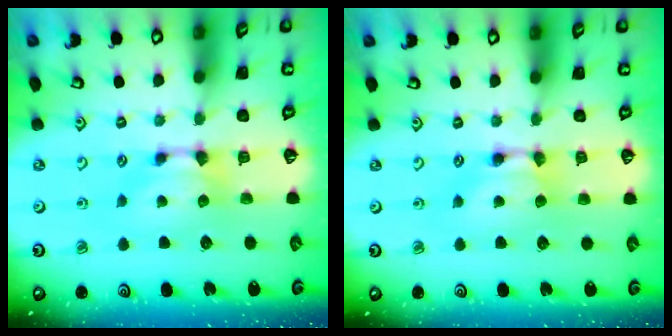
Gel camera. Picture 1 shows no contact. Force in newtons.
{"total": 1.2, "press": 1.2, "slide": 0.2}